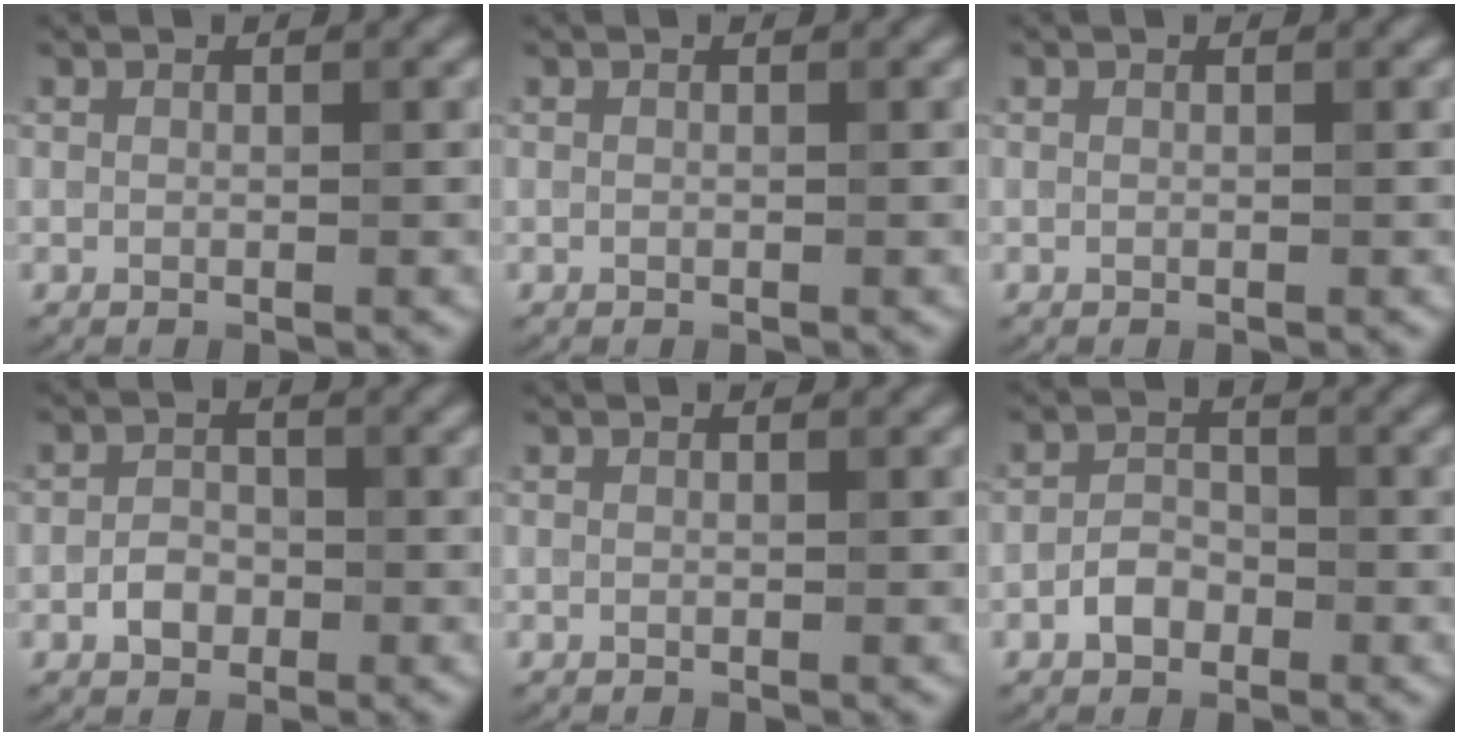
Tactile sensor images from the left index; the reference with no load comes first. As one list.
[{"total": 0.0}, {"total": 0.0}, {"total": 2.1, "force": [-0.8, 1.6, 1.1], "torque": [-0.014, 0.003, -0.020]}, {"total": 0.0}, {"total": 2.3, "force": [-1.3, 1.6, 1.1], "torque": [-0.017, 0.007, -0.027]}]